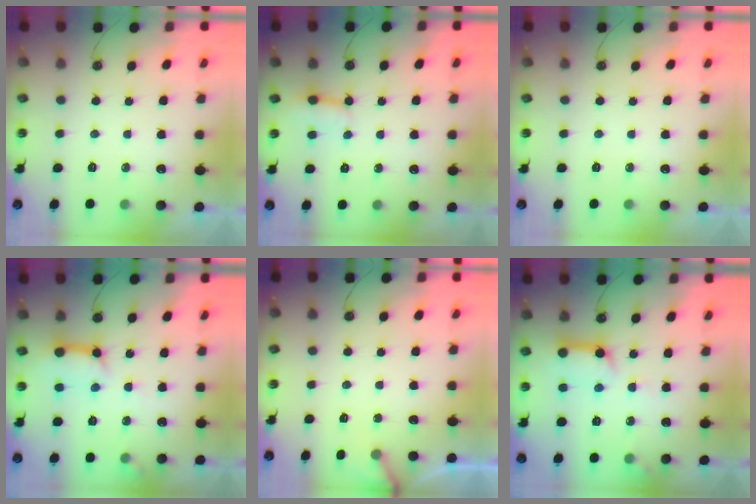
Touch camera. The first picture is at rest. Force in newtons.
{"total": 2.9, "press": 2.8, "slide": 0.5}
{"total": 0.0}
{"total": 10.5, "press": 10.4, "slide": 1.4}
{"total": 3.5, "press": 3.5, "slide": 0.2}
{"total": 12.5, "press": 12.5, "slide": 1.2}